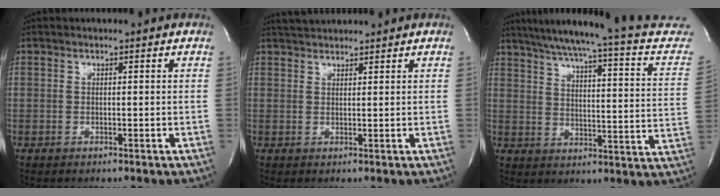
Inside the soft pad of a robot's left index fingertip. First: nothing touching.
{"total": 3.4, "force": [3.3, 0.4, 0.8], "torque": [-0.017, 0.026, 0.060]}
{"total": 24.3, "force": [22.2, 0.3, 9.8], "torque": [-0.145, -0.078, 0.267]}